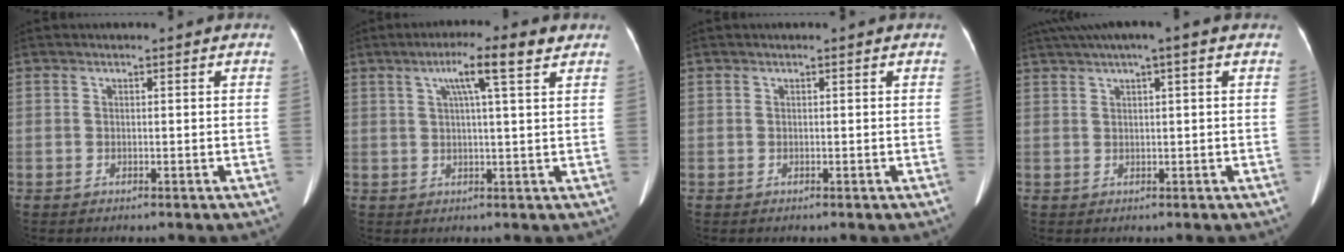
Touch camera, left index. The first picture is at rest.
{"total": 6.9, "force": [3.6, -0.2, 5.9], "torque": [-0.103, 0.015, 0.055]}
{"total": 0.0}
{"total": 6.4, "force": [4.1, -0.2, 4.9], "torque": [-0.085, 0.035, 0.067]}